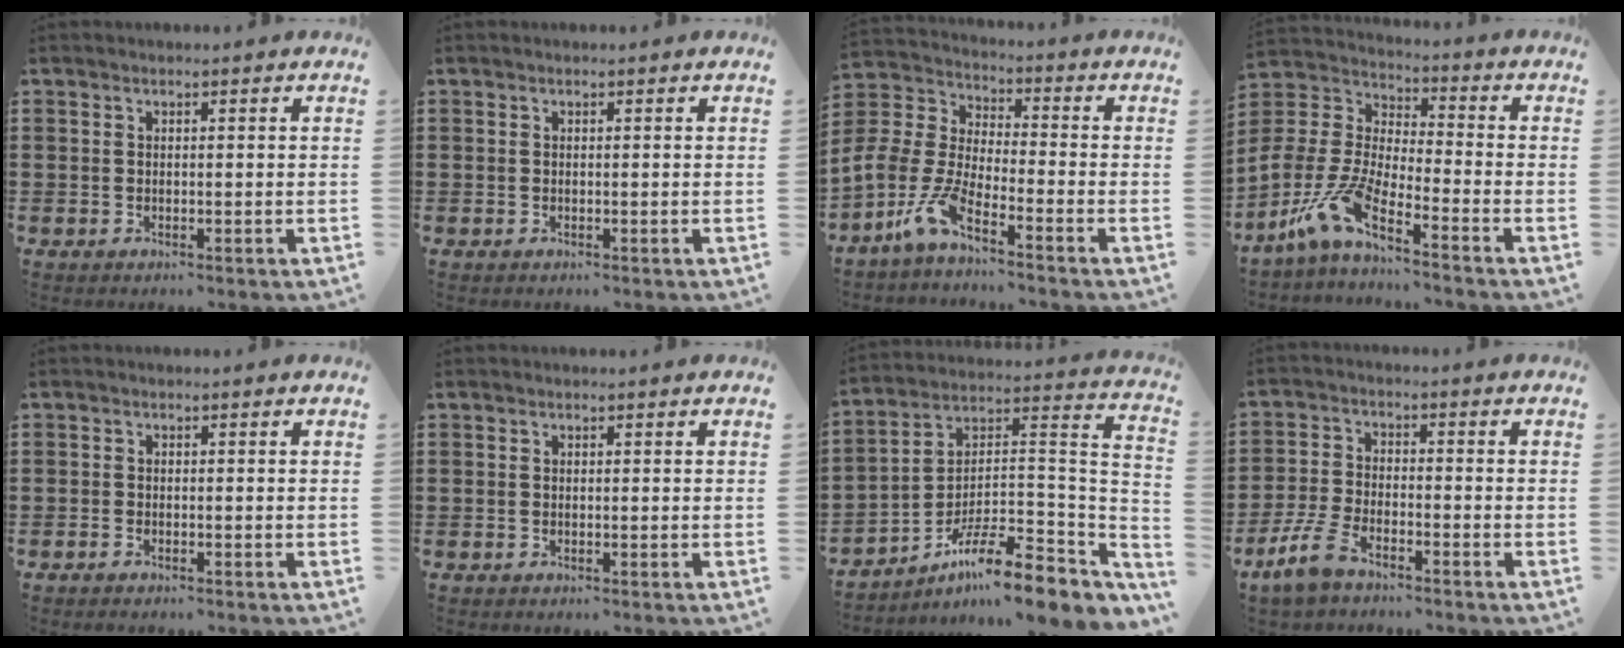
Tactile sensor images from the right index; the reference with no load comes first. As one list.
[{"total": 0.0}, {"total": 7.8, "force": [-6.1, 1.9, 4.5], "torque": [-0.140, -0.025, -0.133]}, {"total": 9.4, "force": [-7.4, 1.8, 5.6], "torque": [-0.158, -0.018, -0.160]}, {"total": 0.6, "force": [-0.5, 0.3, 0.2], "torque": [-0.005, -0.002, -0.010]}, {"total": 0.0}, {"total": 11.3, "force": [-8.2, 2.2, 7.5], "torque": [-0.117, 0.010, -0.155]}, {"total": 5.6, "force": [-4.1, 1.8, 3.4], "torque": [-0.089, -0.002, -0.084]}]